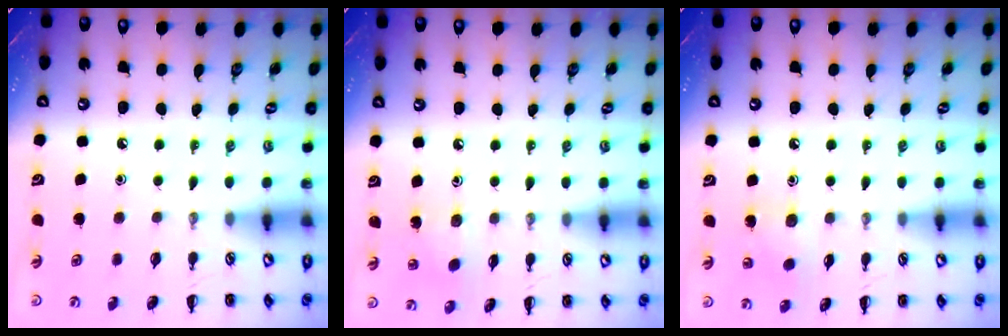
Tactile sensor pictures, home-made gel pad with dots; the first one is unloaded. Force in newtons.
{"total": 3.2, "press": 3.1, "slide": 0.9}
{"total": 6.4, "press": 6.3, "slide": 1.3}